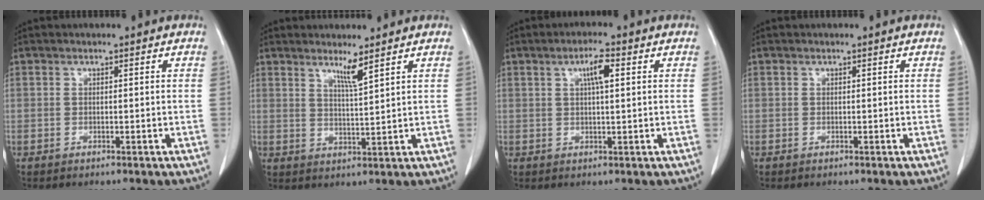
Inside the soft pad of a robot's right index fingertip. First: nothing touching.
{"total": 3.3, "force": [2.4, -0.7, 2.2], "torque": [-0.040, -0.014, 0.047]}
{"total": 3.8, "force": [1.3, 0.5, 3.6], "torque": [-0.064, 0.003, 0.022]}
{"total": 0.0}